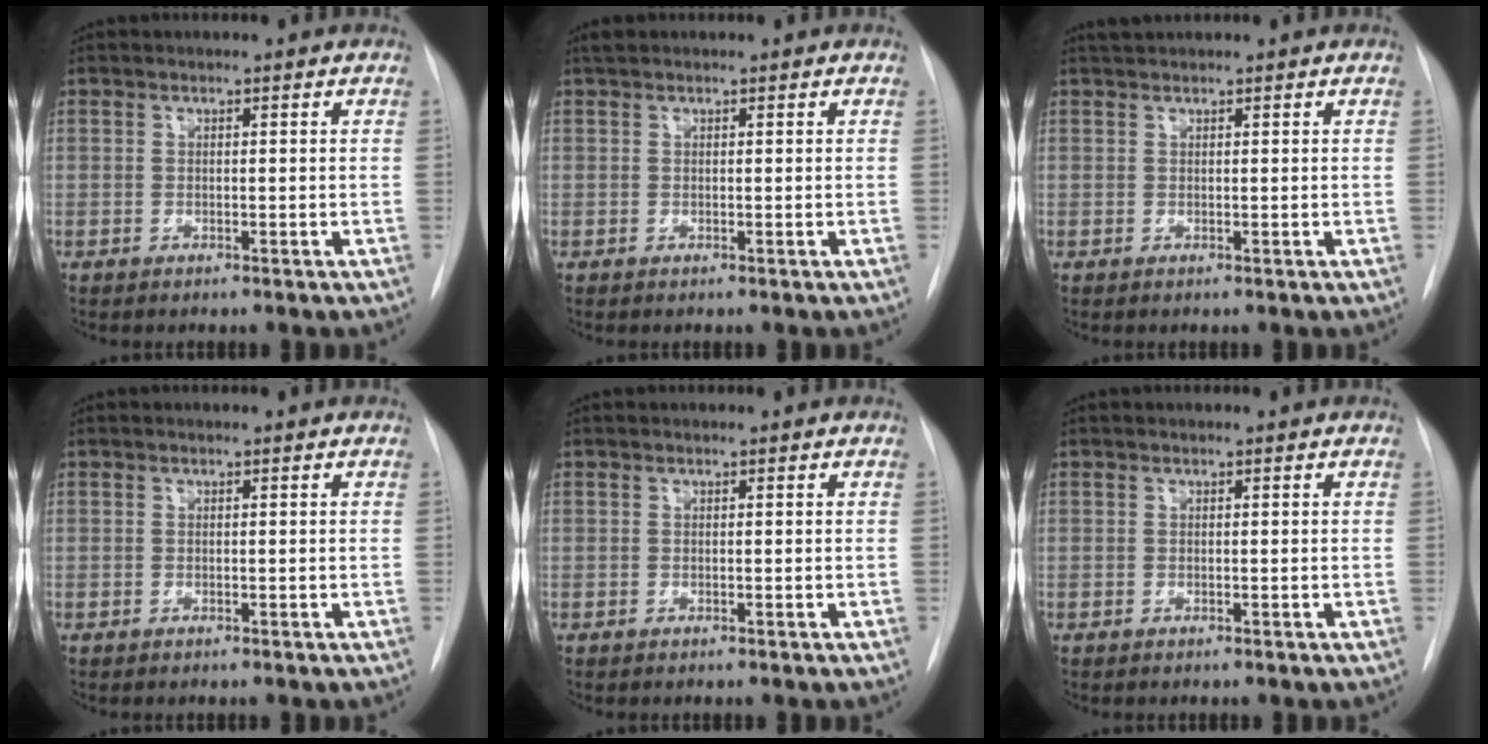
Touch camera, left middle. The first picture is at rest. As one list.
[{"total": 0.9, "force": [0.8, 0.4, 0.3], "torque": [-0.011, 0.014, 0.016]}, {"total": 1.2, "force": [1.2, 0.0, 0.3], "torque": [-0.010, 0.013, 0.026]}, {"total": 0.0}, {"total": 0.0}, {"total": 0.0}]